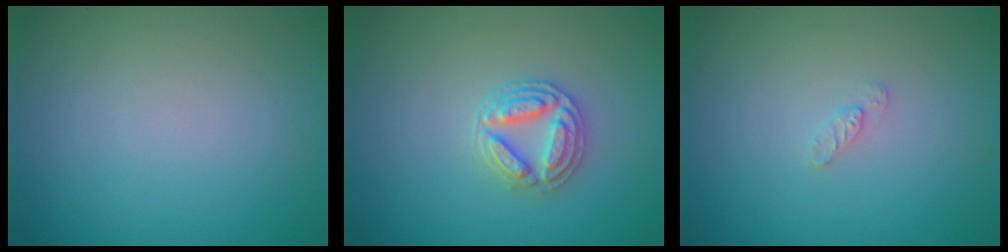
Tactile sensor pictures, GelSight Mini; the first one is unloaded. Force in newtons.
{"total": 3.1, "press": 3.0, "slide": 0.7}
{"total": 0.9, "press": 0.8, "slide": 0.2}